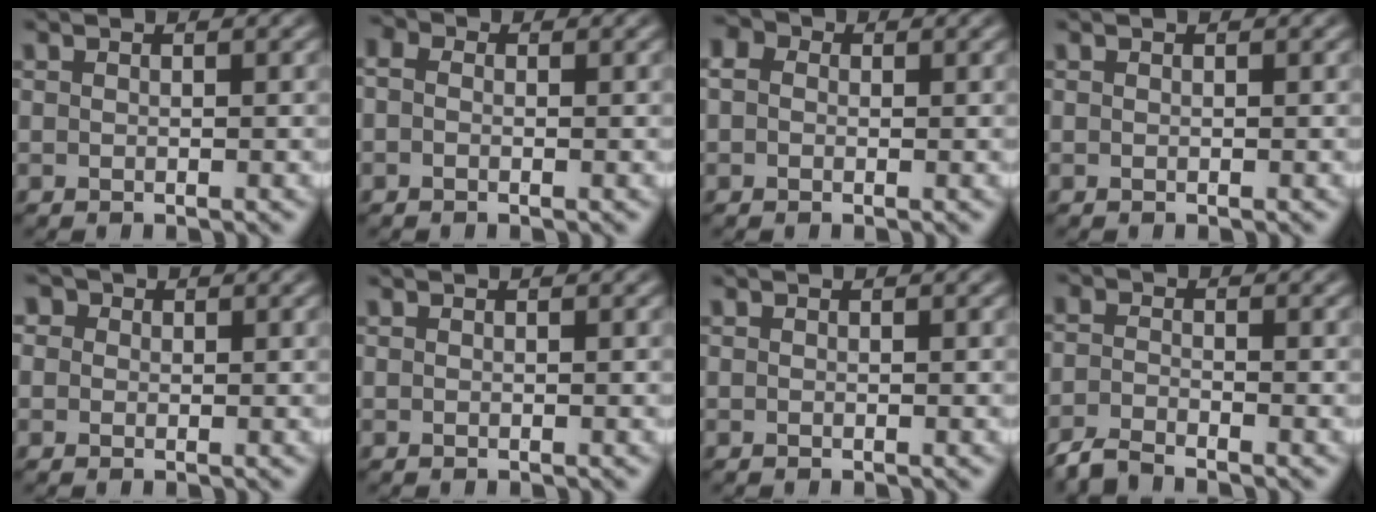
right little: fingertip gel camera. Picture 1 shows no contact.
{"total": 2.1, "force": [0.0, 1.9, 0.9], "torque": [-0.025, 0.000, -0.008]}
{"total": 3.8, "force": [1.0, 3.2, 1.6], "torque": [-0.036, 0.011, 0.002]}
{"total": 0.0}
{"total": 3.7, "force": [0.9, 3.3, 1.3], "torque": [-0.036, 0.005, 0.002]}
{"total": 0.0}
{"total": 0.0}
{"total": 2.5, "force": [-2.4, 0.4, 0.4], "torque": [-0.013, -0.013, -0.043]}